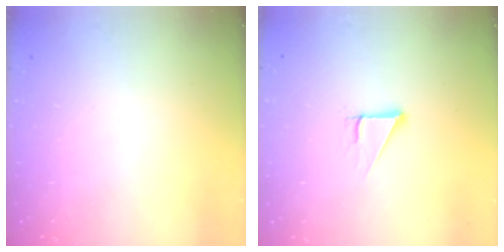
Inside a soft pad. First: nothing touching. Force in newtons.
{"total": 2.7, "press": 2.7, "slide": 0.3}